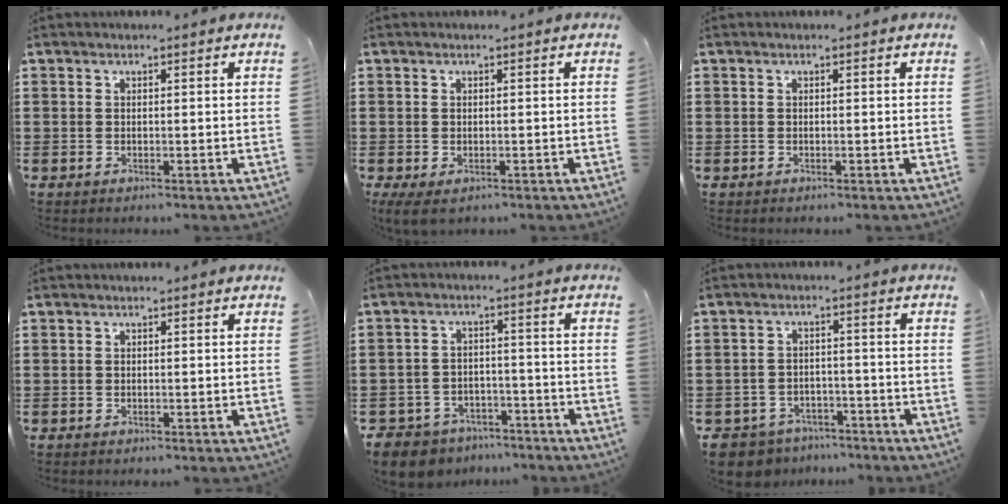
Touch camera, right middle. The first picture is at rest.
{"total": 0.7, "force": [-0.4, 0.3, 0.6], "torque": [-0.012, -0.003, -0.007]}
{"total": 0.0}
{"total": 0.0}
{"total": 5.4, "force": [-5.2, 1.3, 0.3], "torque": [-0.029, 0.003, -0.112]}
{"total": 4.3, "force": [-4.2, 1.1, 0.0], "torque": [-0.020, 0.001, -0.093]}